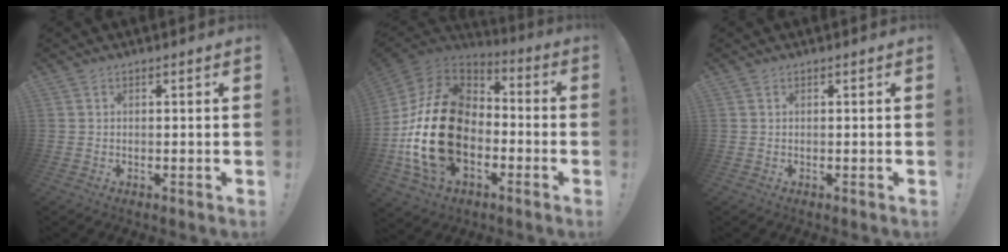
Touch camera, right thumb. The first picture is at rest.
{"total": 27.1, "force": [-4.0, 17.9, 19.9], "torque": [-0.401, 0.032, -0.054]}
{"total": 0.0}